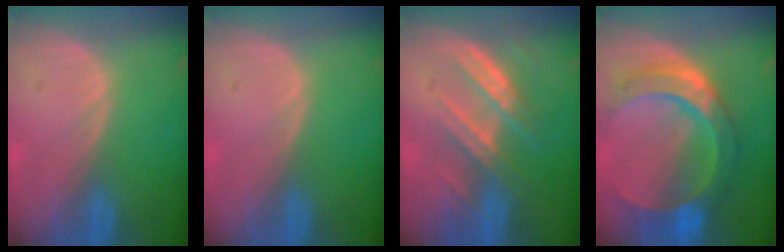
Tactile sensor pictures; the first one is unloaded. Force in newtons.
{"total": 0.0}
{"total": 7.2, "press": 6.7, "slide": 2.7}
{"total": 10.6, "press": 10.6, "slide": 1.1}